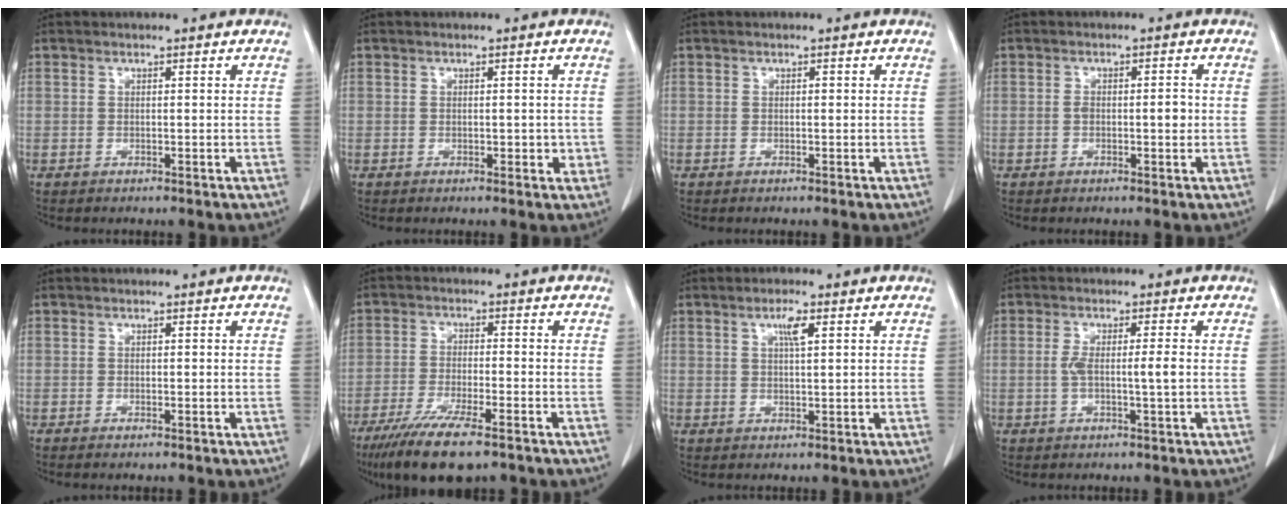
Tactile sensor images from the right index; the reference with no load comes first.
{"total": 2.0, "force": [0.0, 1.3, 1.4], "torque": [-0.009, 0.005, 0.004]}
{"total": 0.0}
{"total": 2.5, "force": [-0.2, 1.0, 2.3], "torque": [-0.034, 0.004, 0.001]}
{"total": 0.6, "force": [-0.4, 0.0, 0.4], "torque": [-0.011, -0.001, -0.007]}
{"total": 11.0, "force": [-7.7, 1.7, 7.6], "torque": [-0.130, -0.025, -0.125]}
{"total": 2.8, "force": [1.2, 0.4, 2.4], "torque": [-0.046, 0.001, 0.021]}
{"total": 3.7, "force": [-0.2, 0.0, 3.7], "torque": [-0.071, 0.005, 0.001]}